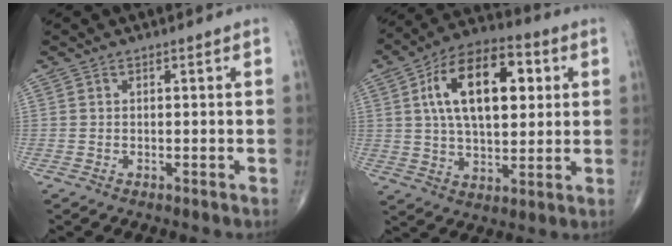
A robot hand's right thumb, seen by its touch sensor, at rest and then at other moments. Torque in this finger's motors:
{"motor_torque": [0.90, 4.11, 1.51, 0.26, 0.15]}